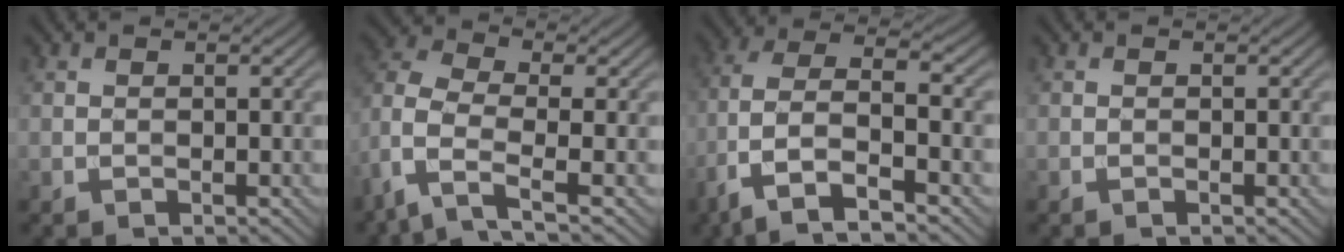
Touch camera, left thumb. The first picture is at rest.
{"total": 6.4, "force": [-2.5, 3.2, 4.9], "torque": [-0.112, 0.002, -0.071]}
{"total": 9.9, "force": [-4.5, 4.0, 7.9], "torque": [-0.166, 0.000, -0.097]}
{"total": 0.0}